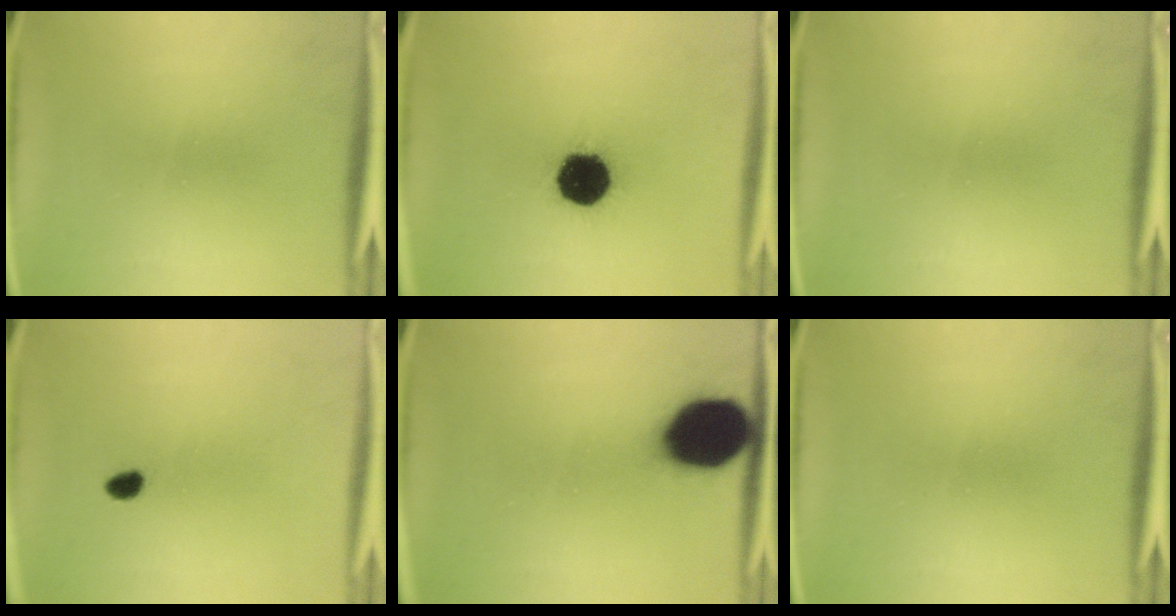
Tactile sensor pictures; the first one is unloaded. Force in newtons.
{"total": 16.9}
{"total": 0.0}
{"total": 2.0}
{"total": 18.1}
{"total": 0.0}